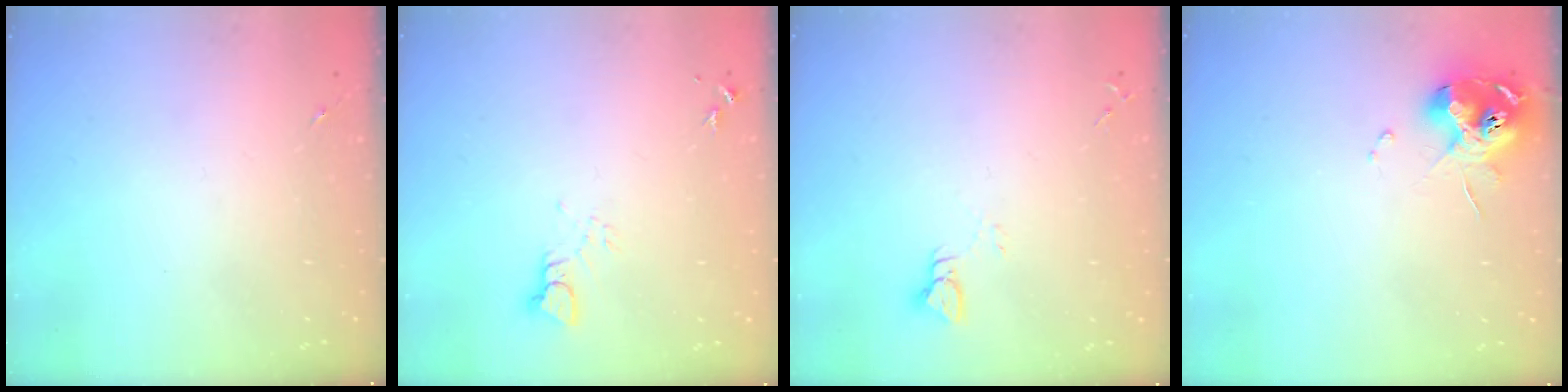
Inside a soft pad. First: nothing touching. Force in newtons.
{"total": 3.4, "press": 3.4, "slide": 0.3}
{"total": 2.9, "press": 2.9, "slide": 0.2}
{"total": 11.0, "press": 10.9, "slide": 1.3}